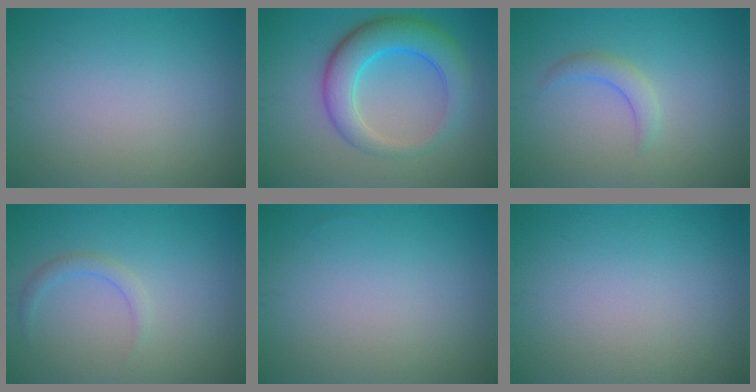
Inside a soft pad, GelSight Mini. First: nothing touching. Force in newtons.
{"total": 6.4, "press": 6.4, "slide": 0.2}
{"total": 1.9, "press": 1.9, "slide": 0.1}
{"total": 1.3, "press": 1.3, "slide": 0.1}
{"total": 0.0}
{"total": 0.0}